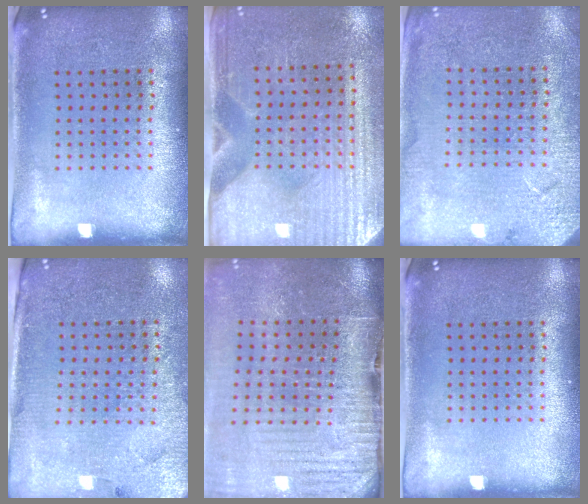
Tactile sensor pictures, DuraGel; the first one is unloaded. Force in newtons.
{"total": 3.2, "press": 2.9, "slide": 1.3}
{"total": 2.7, "press": 2.7, "slide": 0.1}
{"total": 3.1, "press": 2.9, "slide": 1.0}
{"total": 4.3, "press": 3.7, "slide": 2.2}
{"total": 0.0}